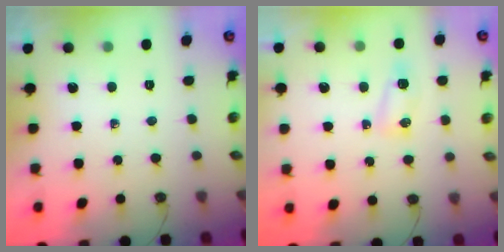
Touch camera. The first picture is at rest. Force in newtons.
{"total": 5.1, "press": 5.1, "slide": 0.6}